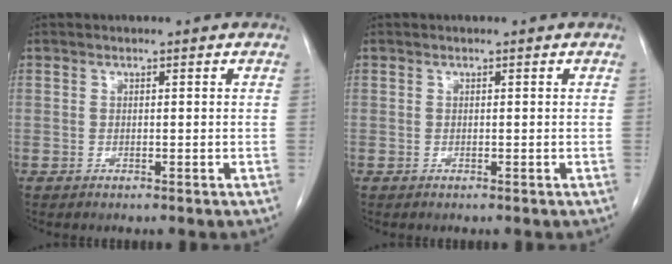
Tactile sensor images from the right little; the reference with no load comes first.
{"total": 0.0}